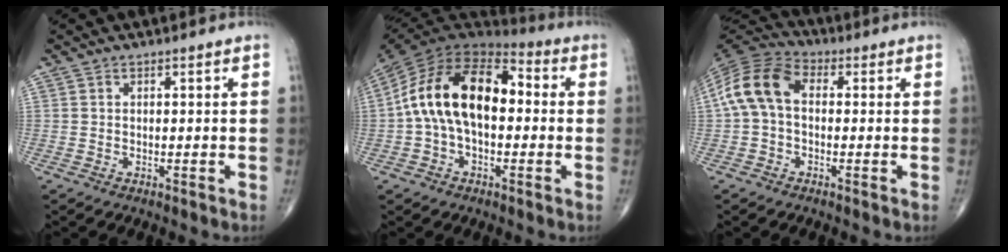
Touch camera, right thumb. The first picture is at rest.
{"total": 19.2, "force": [0.5, 11.2, 15.6], "torque": [-0.270, 0.044, 0.000]}
{"total": 11.1, "force": [0.5, 7.4, 8.2], "torque": [-0.160, 0.031, -0.004]}